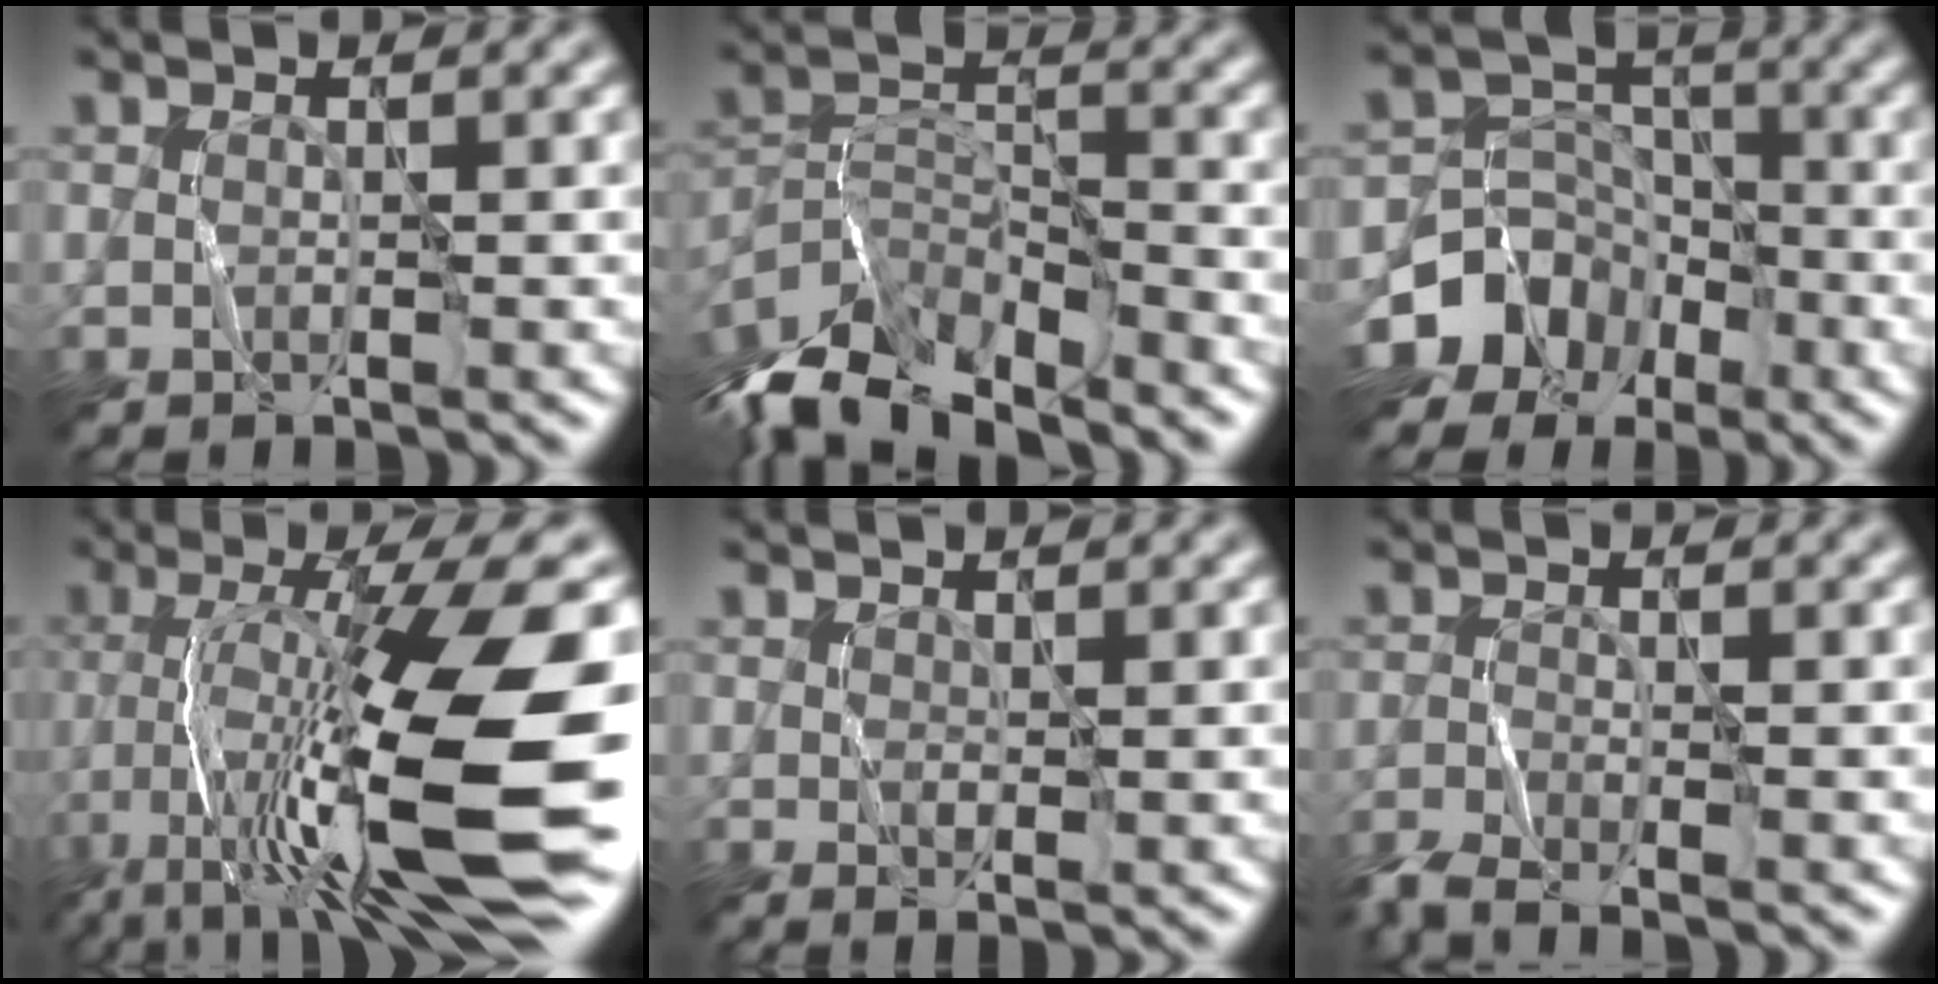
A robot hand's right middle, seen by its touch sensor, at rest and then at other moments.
{"total": 9.6, "force": [-7.9, 3.4, 4.3], "torque": [-0.089, -0.009, -0.147]}
{"total": 9.6, "force": [-5.6, 7.6, 1.7], "torque": [-0.014, -0.015, -0.107]}
{"total": 15.6, "force": [-5.2, 3.4, 14.3], "torque": [-0.246, 0.005, -0.078]}
{"total": 1.0, "force": [0.4, 0.4, 0.9], "torque": [-0.019, -0.006, 0.015]}
{"total": 3.3, "force": [-2.6, 0.6, 1.9], "torque": [-0.044, -0.007, -0.056]}